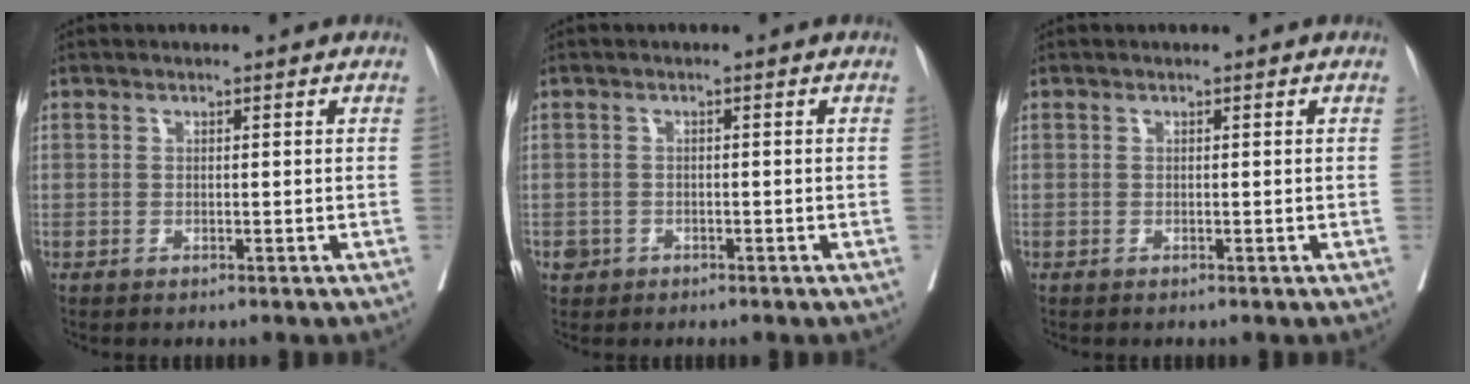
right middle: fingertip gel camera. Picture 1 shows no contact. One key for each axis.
{"total": 1.6, "fx": -0.9, "fy": 1.3, "fz": 0.3, "tx": -0.007, "ty": 0.004, "tz": -0.013}
{"total": 0.0}